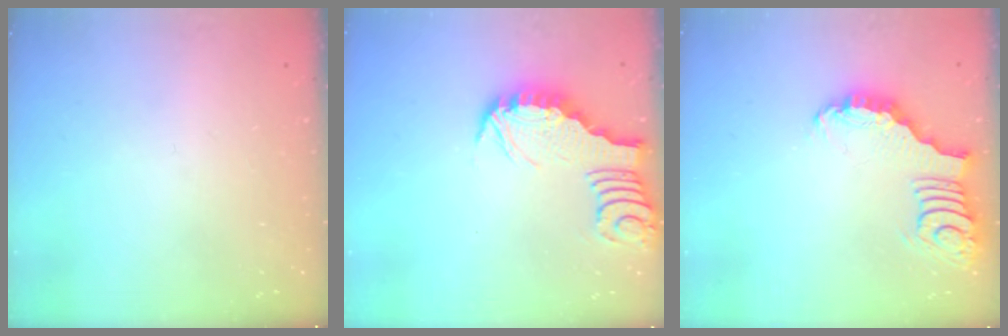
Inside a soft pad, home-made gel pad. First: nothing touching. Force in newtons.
{"total": 3.0, "press": 2.9, "slide": 0.3}
{"total": 3.4, "press": 3.4, "slide": 0.3}